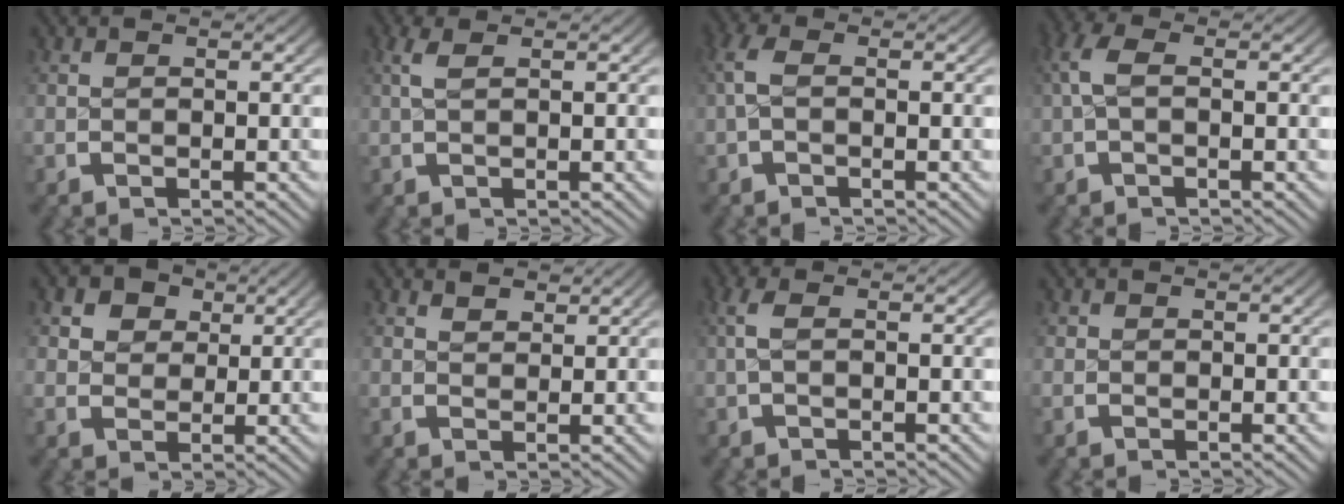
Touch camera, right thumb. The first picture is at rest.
{"total": 1.3, "force": [0.7, 0.4, 1.0], "torque": [-0.021, 0.004, 0.014]}
{"total": 2.0, "force": [0.0, 1.2, 1.6], "torque": [-0.042, 0.005, -0.002]}
{"total": 2.6, "force": [0.3, 1.5, 2.1], "torque": [-0.053, 0.005, 0.004]}
{"total": 4.1, "force": [1.5, 3.4, 1.7], "torque": [-0.030, -0.012, 0.027]}
{"total": 1.9, "force": [1.7, 0.7, 0.5], "torque": [0.003, -0.001, 0.030]}
{"total": 1.5, "force": [0.2, 0.6, 1.4], "torque": [-0.034, 0.006, 0.002]}
{"total": 0.6, "force": [0.1, 0.5, -0.2], "torque": [0.005, -0.003, 0.004]}